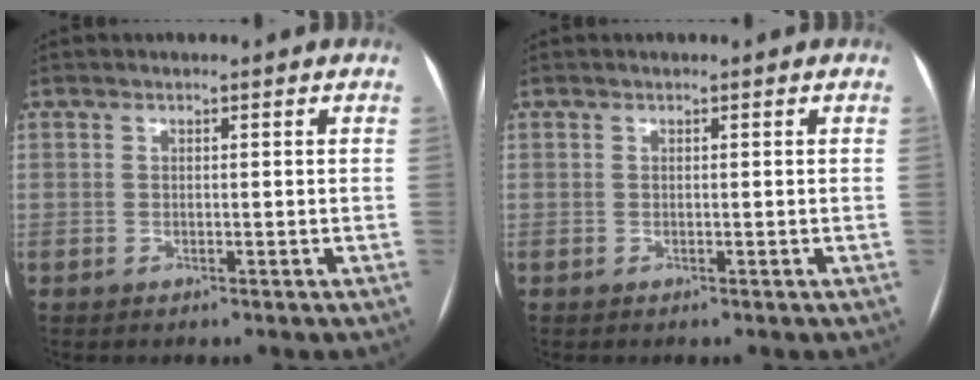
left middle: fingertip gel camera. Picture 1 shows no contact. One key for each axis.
{"total": 0.0}